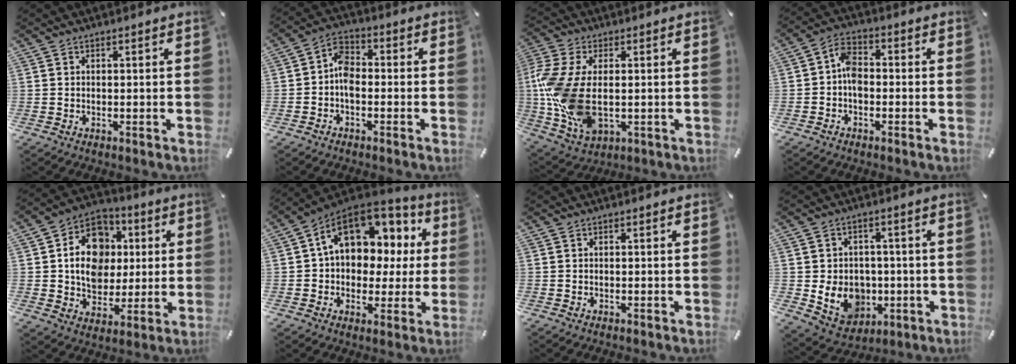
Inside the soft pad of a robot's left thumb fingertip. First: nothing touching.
{"total": 6.2, "force": [-1.7, 4.1, 4.3], "torque": [-0.085, 0.019, -0.031]}
{"total": 14.6, "force": [-0.7, 8.7, 11.6], "torque": [-0.277, -0.014, -0.012]}
{"total": 5.5, "force": [-0.9, 3.6, 4.1], "torque": [-0.078, 0.012, -0.015]}
{"total": 14.3, "force": [1.3, 12.2, 7.3], "torque": [-0.130, 0.008, 0.029]}
{"total": 14.7, "force": [5.4, 10.4, 8.9], "torque": [-0.139, -0.026, 0.102]}
{"total": 0.0}
{"total": 10.4, "force": [-1.9, 9.0, 4.8], "torque": [-0.106, 0.009, -0.028]}